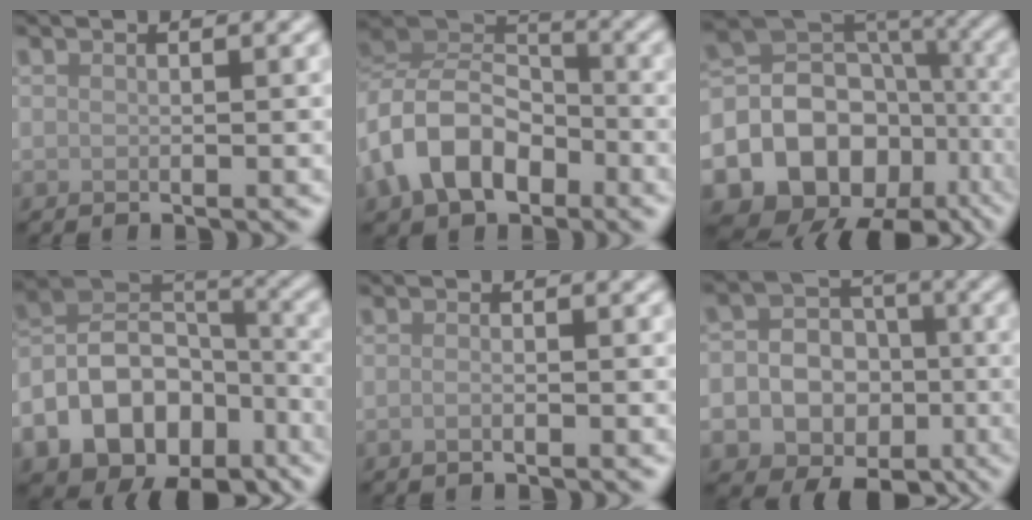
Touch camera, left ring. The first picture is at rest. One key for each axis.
{"total": 7.6, "fx": -3.4, "fy": 5.4, "fz": 4.2, "tx": -0.077, "ty": 0.004, "tz": -0.081}
{"total": 18.4, "fx": -6.5, "fy": 15.2, "fz": 8.1, "tx": -0.169, "ty": -0.019, "tz": -0.086}
{"total": 11.9, "fx": -6.1, "fy": 7.9, "fz": 6.6, "tx": -0.125, "ty": 0.013, "tz": -0.114}
{"total": 0.8, "fx": -0.4, "fy": 0.3, "fz": 0.6, "tx": -0.012, "ty": -0.002, "tz": -0.006}
{"total": 12.7, "fx": -4.2, "fy": 11.1, "fz": 4.5, "tx": -0.078, "ty": -0.021, "tz": -0.074}